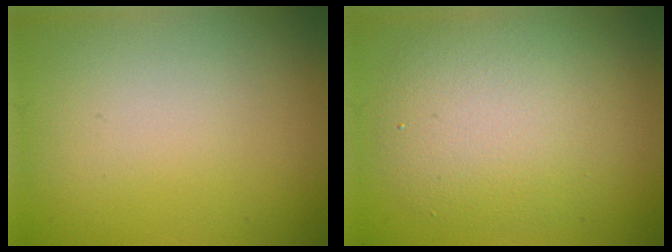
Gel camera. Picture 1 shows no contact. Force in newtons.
{"total": 5.7, "press": 5.7, "slide": 0.6}